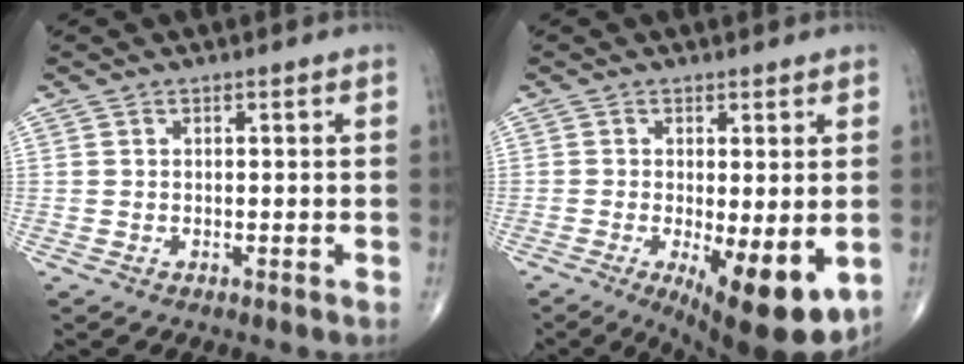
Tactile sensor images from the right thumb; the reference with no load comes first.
{"total": 12.0, "force": [-3.3, 3.8, 10.9], "torque": [-0.152, -0.024, -0.039]}